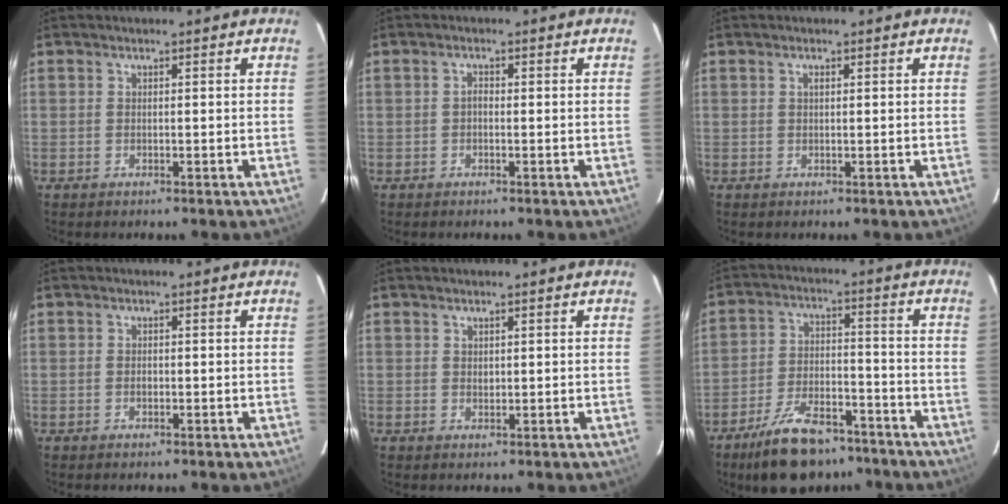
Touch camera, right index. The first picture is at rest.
{"total": 0.9, "force": [-0.2, 0.6, 0.7], "torque": [-0.012, 0.006, -0.005]}
{"total": 0.7, "force": [0.3, 0.2, 0.6], "torque": [-0.011, 0.004, 0.005]}
{"total": 0.8, "force": [-0.2, 0.6, 0.5], "torque": [-0.008, 0.002, -0.003]}
{"total": 0.9, "force": [0.6, 0.7, 0.4], "torque": [-0.004, 0.003, 0.011]}
{"total": 15.1, "force": [-11.5, 6.5, 7.4], "torque": [-0.153, 0.004, -0.179]}